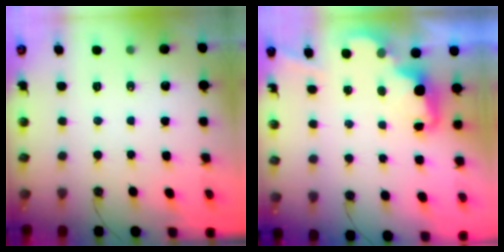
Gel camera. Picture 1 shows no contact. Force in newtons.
{"total": 2.3, "press": 2.3, "slide": 0.5}